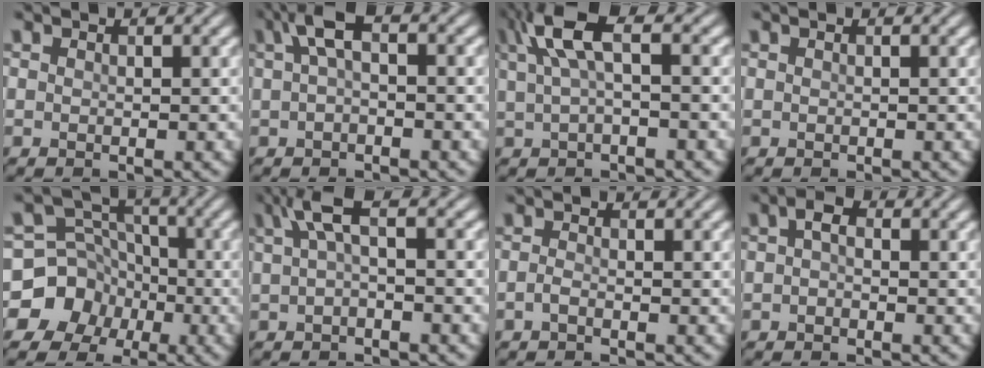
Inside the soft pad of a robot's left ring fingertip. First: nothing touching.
{"total": 3.3, "force": [0.9, 1.3, 2.9], "torque": [-0.054, 0.011, 0.009]}
{"total": 4.7, "force": [1.7, 1.4, 4.2], "torque": [-0.085, 0.010, 0.032]}
{"total": 0.0}
{"total": 9.8, "force": [-4.4, 8.7, 1.2], "torque": [-0.010, -0.005, -0.092]}
{"total": 3.1, "force": [0.9, 0.8, 2.8], "torque": [-0.053, 0.006, 0.013]}
{"total": 0.8, "force": [-0.5, 0.2, 0.5], "torque": [-0.014, -0.001, -0.011]}
{"total": 1.4, "force": [0.0, 0.9, 1.1], "torque": [-0.020, 0.004, -0.004]}